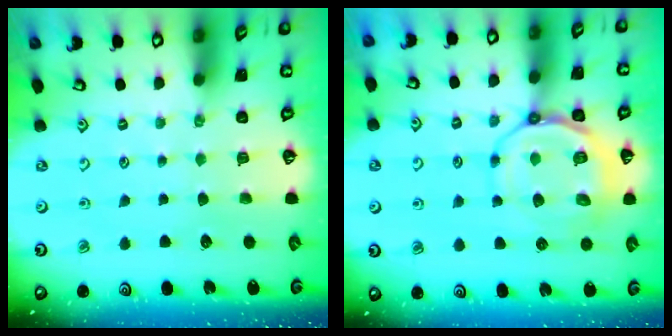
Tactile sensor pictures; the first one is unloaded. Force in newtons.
{"total": 13.0, "press": 12.8, "slide": 2.0}